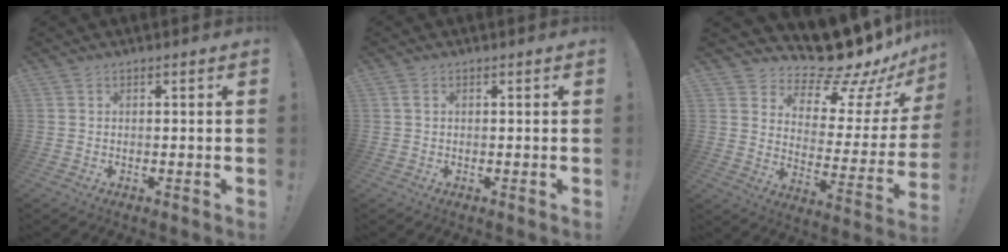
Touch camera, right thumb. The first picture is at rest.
{"total": 0.7, "force": [0.2, 0.1, 0.7], "torque": [-0.017, 0.002, 0.003]}
{"total": 15.7, "force": [13.8, 3.8, 6.4], "torque": [-0.087, -0.128, 0.234]}